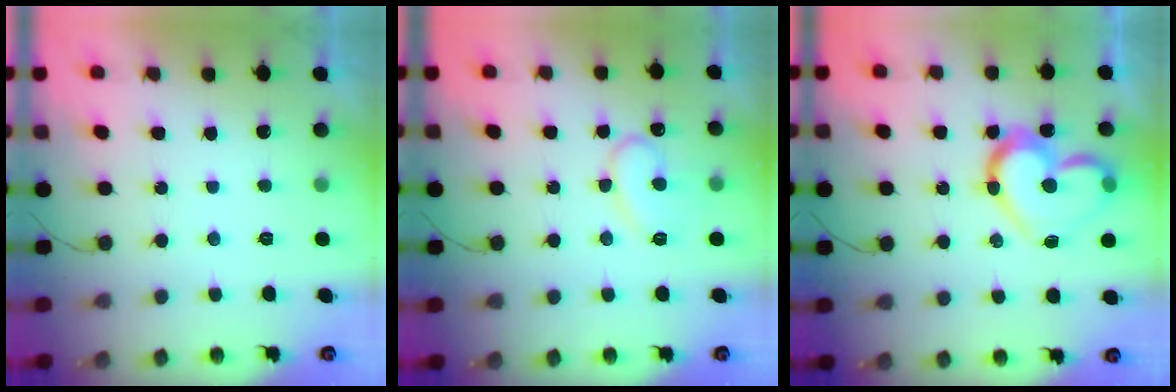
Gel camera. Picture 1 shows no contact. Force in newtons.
{"total": 11.8, "press": 11.7, "slide": 1.1}
{"total": 16.8, "press": 16.7, "slide": 1.4}